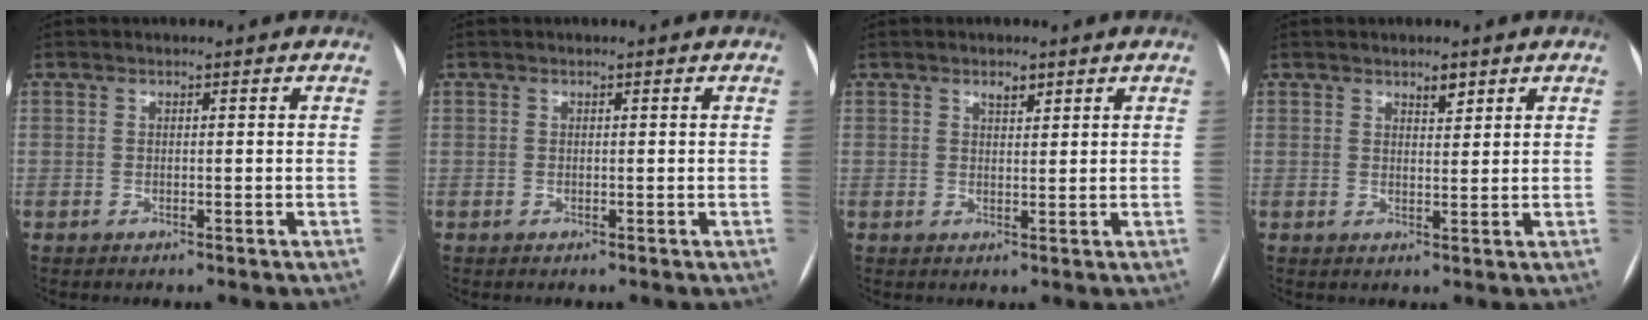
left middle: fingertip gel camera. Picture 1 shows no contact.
{"total": 0.0}
{"total": 1.7, "force": [1.2, 0.7, 1.0], "torque": [-0.015, 0.000, 0.019]}
{"total": 2.0, "force": [1.5, 0.7, 1.2], "torque": [-0.018, 0.000, 0.025]}